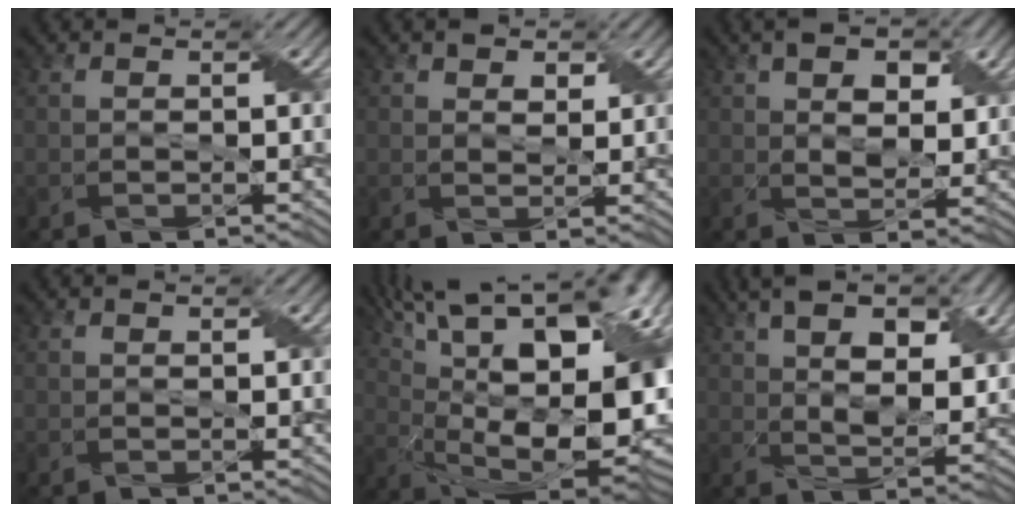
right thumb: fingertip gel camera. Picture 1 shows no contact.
{"total": 2.2, "force": [1.5, 1.2, 1.0], "torque": [-0.028, -0.003, 0.025]}
{"total": 6.7, "force": [2.8, 3.6, 4.9], "torque": [-0.084, -0.001, 0.042]}
{"total": 0.0}
{"total": 22.8, "force": [6.8, 9.5, 19.6], "torque": [-0.283, 0.054, 0.137]}
{"total": 11.6, "force": [5.0, 5.2, 9.1], "torque": [-0.153, 0.010, 0.073]}